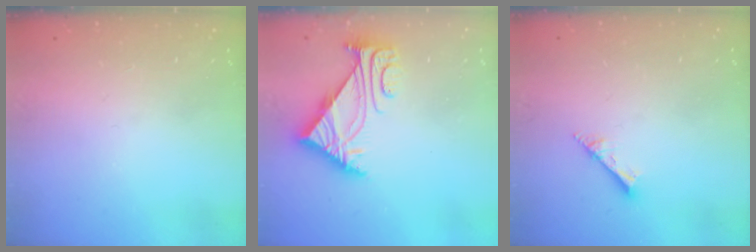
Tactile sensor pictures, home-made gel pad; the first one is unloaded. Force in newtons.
{"total": 5.8, "press": 5.7, "slide": 0.9}
{"total": 2.0, "press": 2.0, "slide": 0.1}